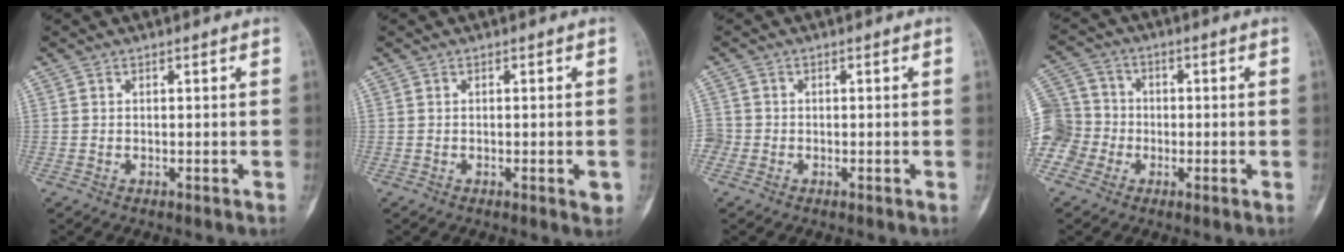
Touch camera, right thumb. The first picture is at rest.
{"total": 2.1, "force": [-0.6, 0.6, 1.9], "torque": [-0.025, -0.004, -0.006]}
{"total": 2.6, "force": [-0.8, 2.4, 0.4], "torque": [0.003, 0.009, -0.024]}
{"total": 13.1, "force": [-3.5, 11.9, 4.1], "torque": [-0.095, 0.048, -0.067]}